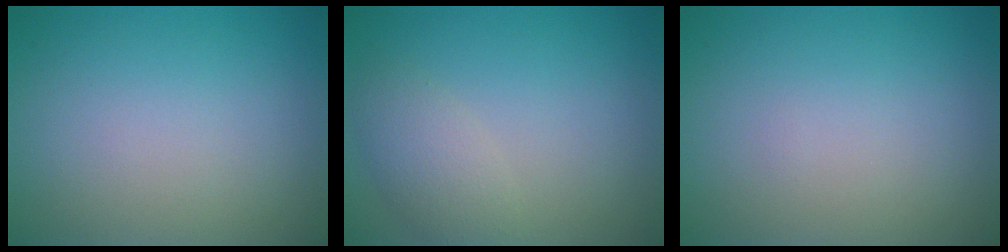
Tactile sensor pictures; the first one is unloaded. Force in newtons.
{"total": 2.6, "press": 2.6, "slide": 0.1}
{"total": 0.0}